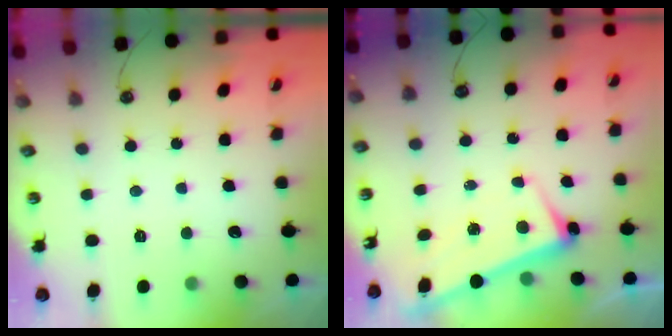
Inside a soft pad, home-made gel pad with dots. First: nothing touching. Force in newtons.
{"total": 2.5, "press": 2.4, "slide": 0.7}